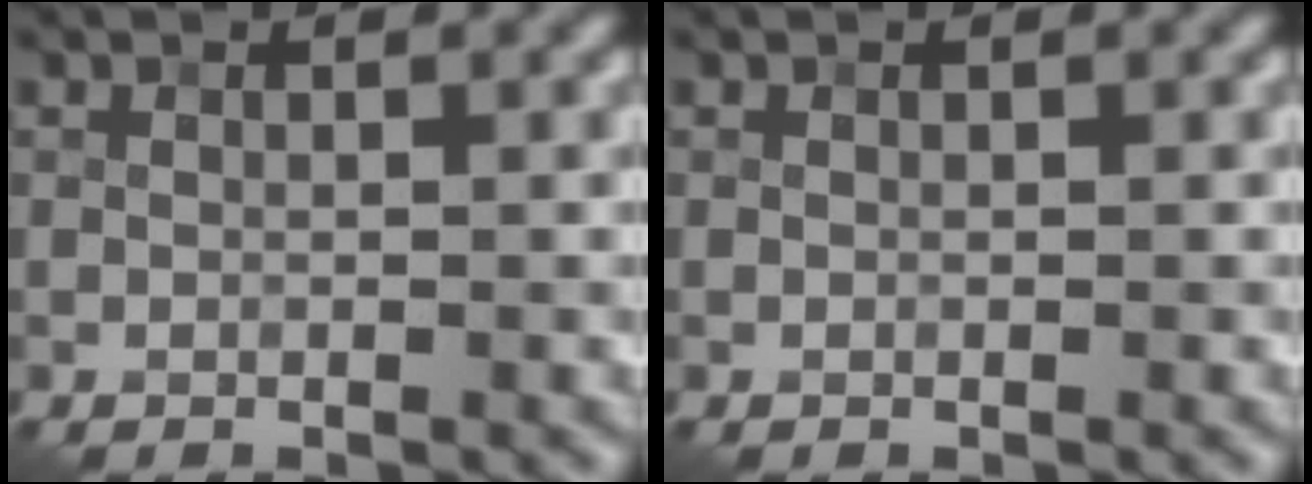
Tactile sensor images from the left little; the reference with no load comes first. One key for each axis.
{"total": 0.0}